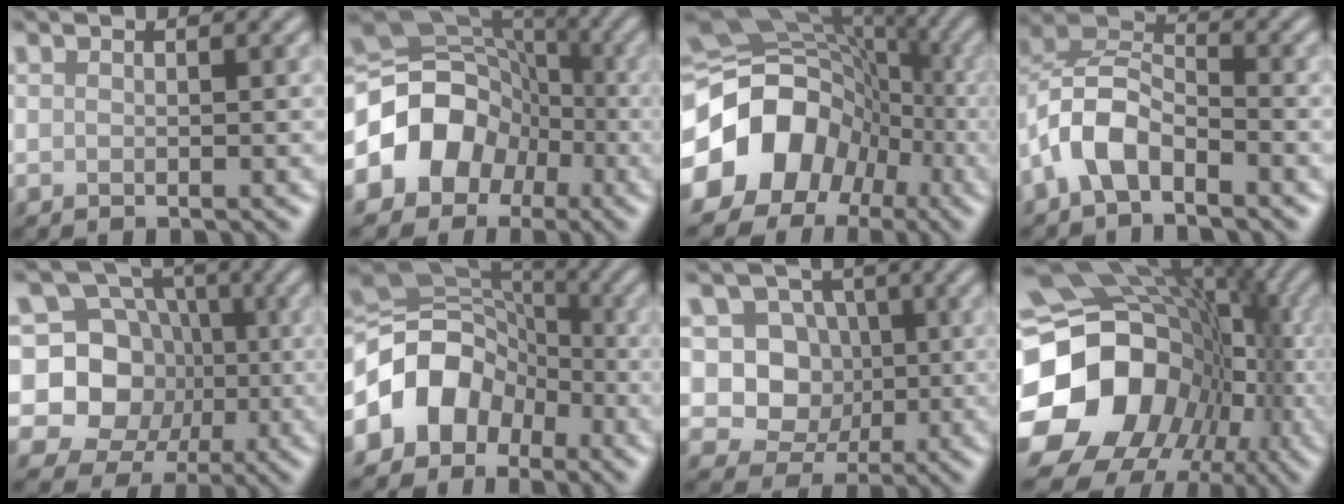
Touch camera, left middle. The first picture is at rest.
{"total": 10.8, "force": [-2.9, 9.1, 5.1], "torque": [-0.101, 0.000, -0.082]}
{"total": 12.9, "force": [-3.1, 10.7, 6.5], "torque": [-0.144, -0.010, -0.058]}
{"total": 5.1, "force": [-2.8, 2.7, 3.3], "torque": [-0.063, 0.014, -0.066]}
{"total": 12.6, "force": [1.0, 11.5, 5.0], "torque": [-0.120, 0.050, -0.015]}
{"total": 9.0, "force": [-3.2, 7.1, 4.4], "torque": [-0.091, 0.008, -0.078]}
{"total": 8.5, "force": [1.9, 7.6, 3.4], "torque": [-0.065, 0.025, 0.022]}
{"total": 18.9, "force": [-3.0, 15.9, 9.9], "torque": [-0.176, -0.017, -0.046]}